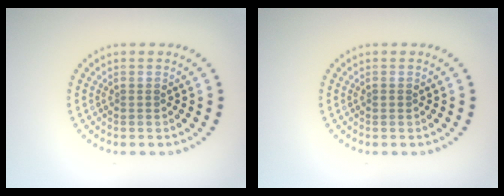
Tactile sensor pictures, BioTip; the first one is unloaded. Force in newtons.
{"total": 0.5, "press": 0.5, "slide": 0.2}